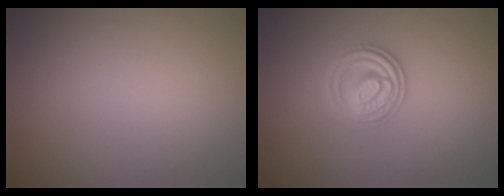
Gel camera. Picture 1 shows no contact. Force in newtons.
{"total": 2.7, "press": 2.5, "slide": 0.9}